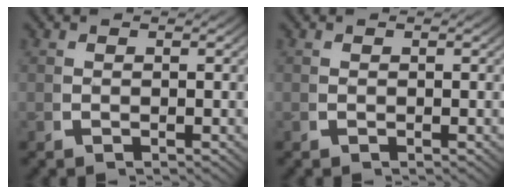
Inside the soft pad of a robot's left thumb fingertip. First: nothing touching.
{"total": 0.0}